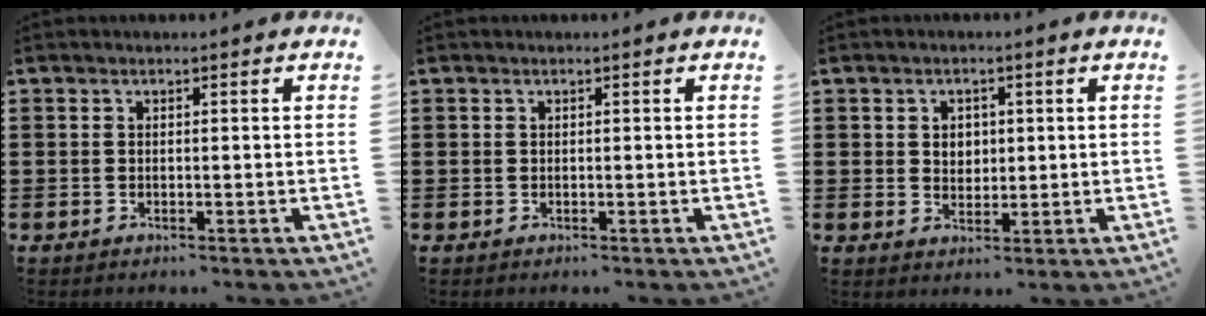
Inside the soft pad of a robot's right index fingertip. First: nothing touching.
{"total": 0.0}
{"total": 2.5, "force": [0.6, 2.1, 1.2], "torque": [-0.022, 0.008, 0.007]}